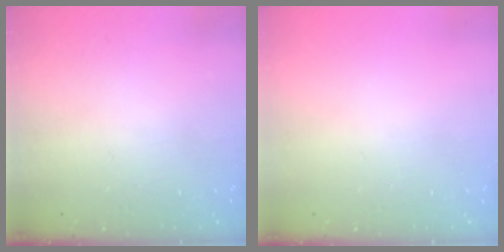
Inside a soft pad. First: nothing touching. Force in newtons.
{"total": 0.0}